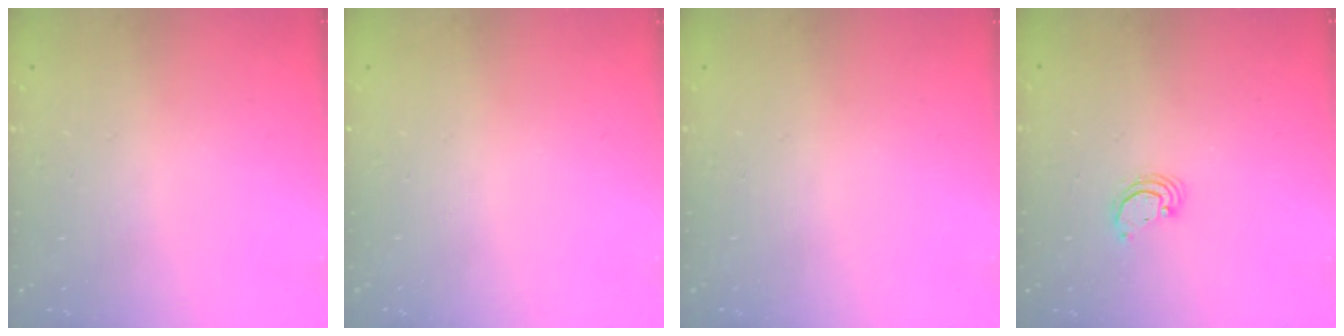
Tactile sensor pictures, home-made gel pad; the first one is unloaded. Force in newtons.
{"total": 0.0}
{"total": 0.0}
{"total": 2.7, "press": 2.7, "slide": 0.1}